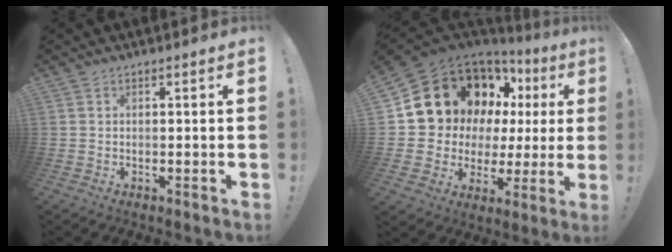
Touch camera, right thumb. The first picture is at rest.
{"total": 16.9, "force": [9.5, 10.9, 8.7], "torque": [-0.132, -0.071, 0.194]}